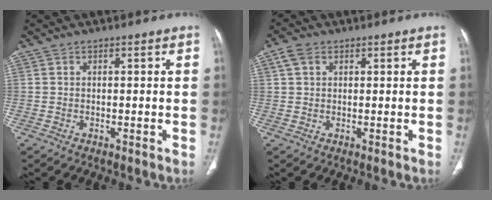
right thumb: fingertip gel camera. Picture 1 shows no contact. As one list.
[{"total": 3.0, "force": [1.3, 2.0, 1.7], "torque": [-0.033, 0.009, 0.028]}]